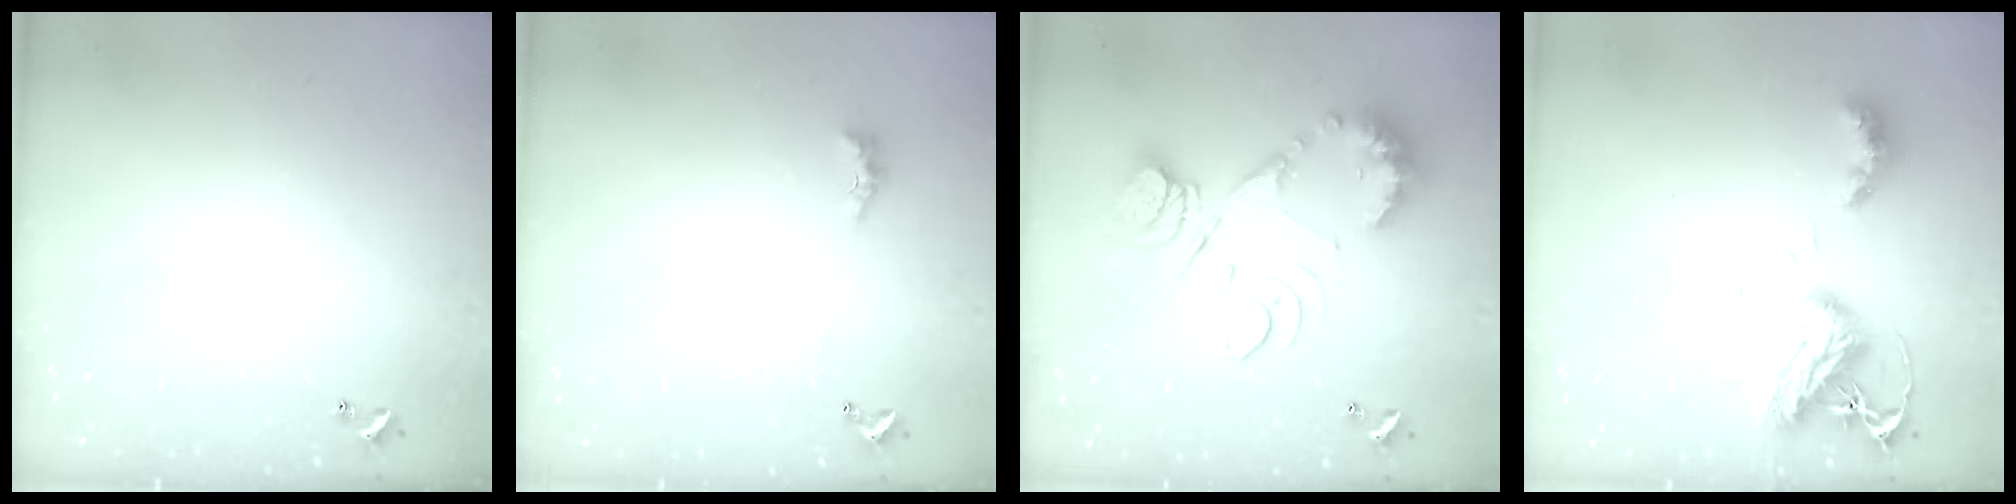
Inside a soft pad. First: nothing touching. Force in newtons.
{"total": 2.0, "press": 1.9, "slide": 0.6}
{"total": 16.2, "press": 16.1, "slide": 1.2}
{"total": 7.7, "press": 7.7, "slide": 0.2}